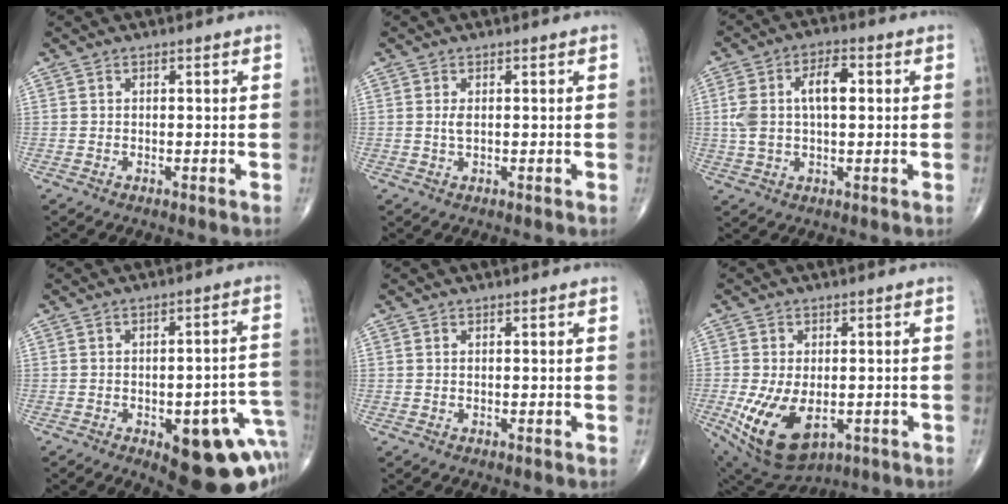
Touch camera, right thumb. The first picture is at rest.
{"total": 1.3, "force": [0.2, 0.5, 1.2], "torque": [-0.030, -0.002, 0.007]}
{"total": 9.9, "force": [1.5, 5.0, 8.4], "torque": [-0.164, 0.021, 0.029]}
{"total": 18.3, "force": [-6.5, 7.8, 15.3], "torque": [-0.117, 0.037, -0.059]}
{"total": 0.0}
{"total": 13.4, "force": [-3.7, 7.8, 10.3], "torque": [-0.188, -0.007, -0.040]}